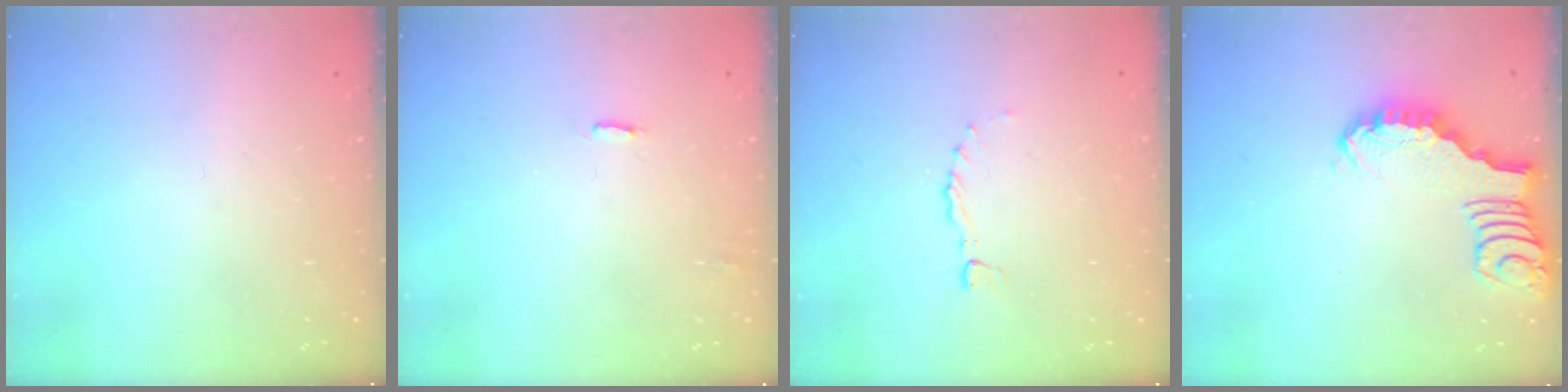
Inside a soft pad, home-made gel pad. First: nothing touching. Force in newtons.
{"total": 1.9, "press": 1.9, "slide": 0.1}
{"total": 0.0}
{"total": 2.8, "press": 2.7, "slide": 0.4}